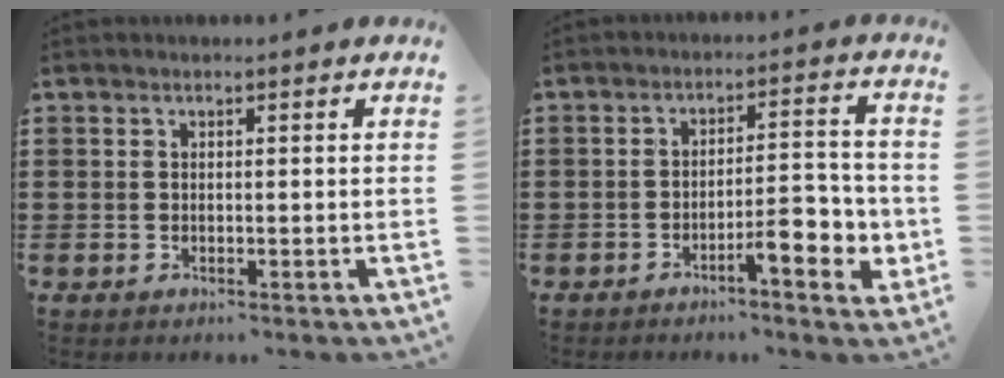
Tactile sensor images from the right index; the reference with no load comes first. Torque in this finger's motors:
{"motor_torque": [0.28, -0.07, 0.17, 0.07]}